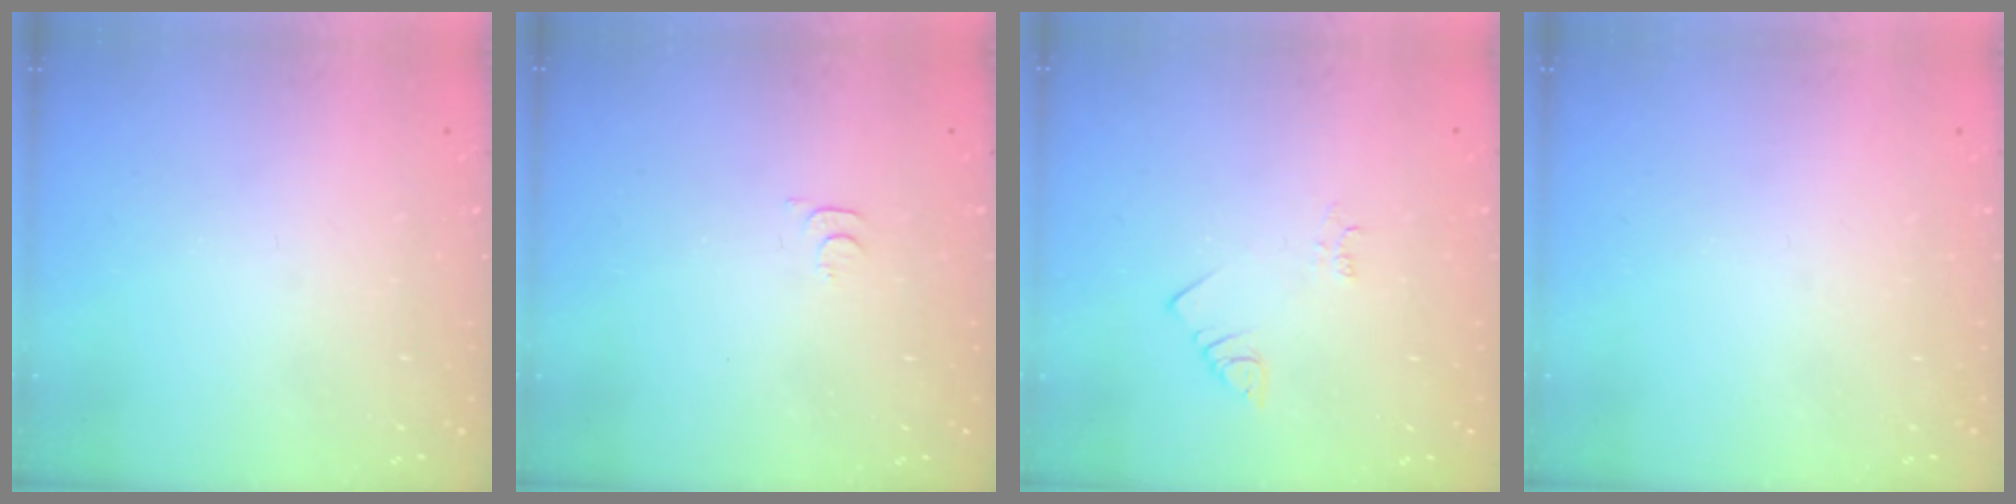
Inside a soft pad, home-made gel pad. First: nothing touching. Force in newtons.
{"total": 3.6, "press": 3.6, "slide": 0.4}
{"total": 2.5, "press": 2.5, "slide": 0.5}
{"total": 0.0}